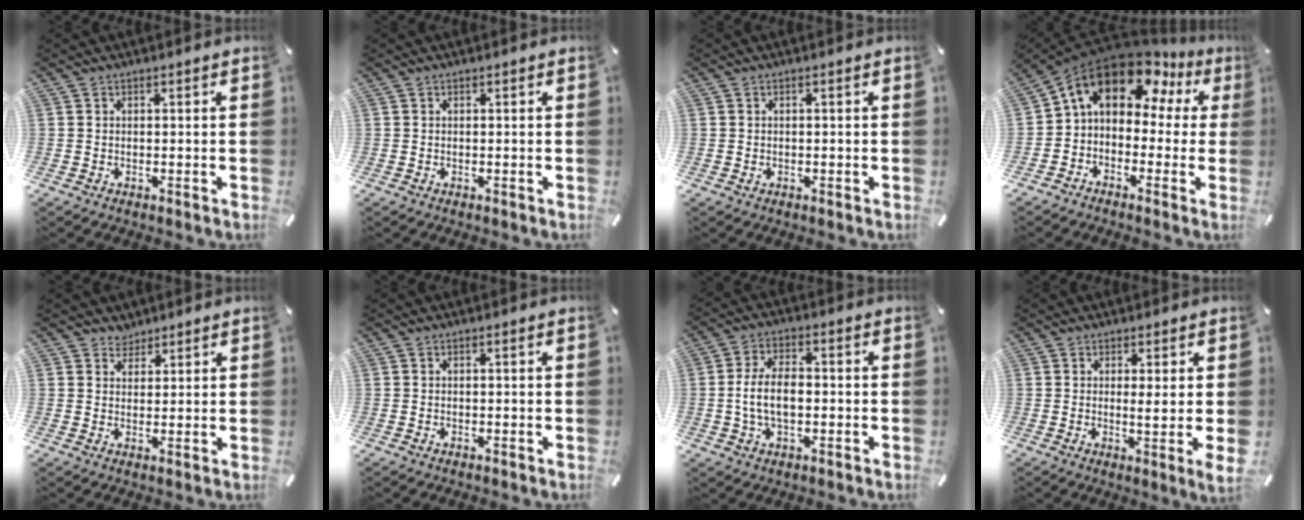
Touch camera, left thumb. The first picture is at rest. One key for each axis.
{"total": 0.0}
{"total": 0.0}
{"total": 12.3, "fx": 6.7, "fy": 7.9, "fz": 6.7, "tx": -0.126, "ty": -0.034, "tz": 0.120}
{"total": 3.1, "fx": 2.4, "fy": 1.8, "fz": -0.5, "tx": 0.009, "ty": -0.009, "tz": 0.045}
{"total": 0.0}
{"total": 8.4, "fx": -0.9, "fy": 4.7, "fz": 6.9, "tx": -0.138, "ty": 0.010, "tz": -0.016}
{"total": 4.6, "fx": 0.5, "fy": -0.3, "fz": 4.5, "tx": -0.080, "ty": -0.015, "tz": 0.009}